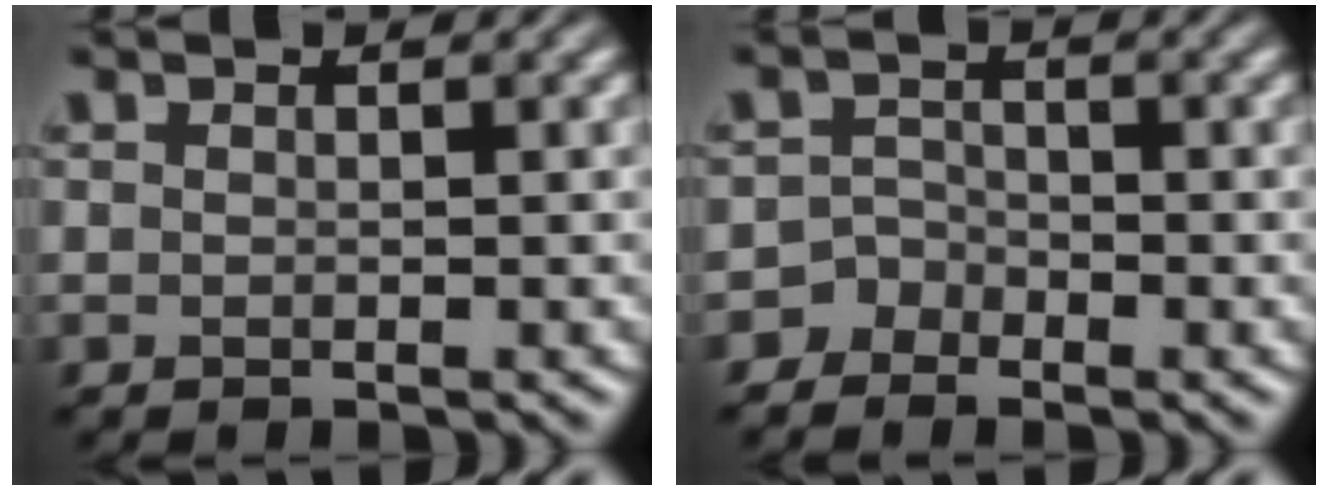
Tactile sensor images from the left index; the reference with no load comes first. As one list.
[{"total": 1.8, "force": [-1.4, 1.1, -0.1], "torque": [0.015, 0.012, -0.037]}]